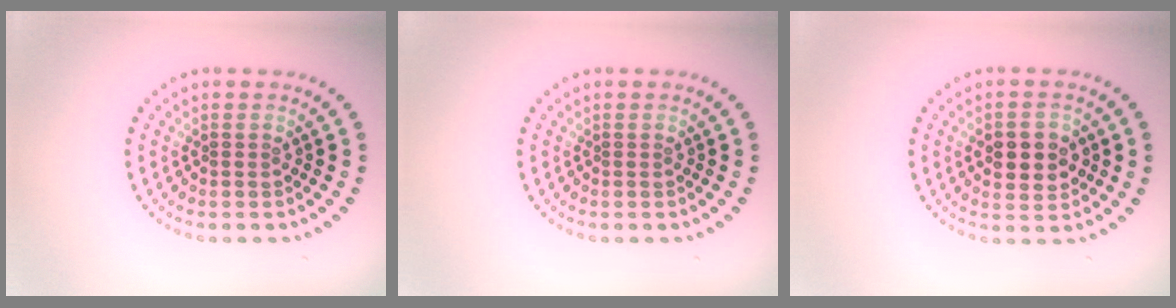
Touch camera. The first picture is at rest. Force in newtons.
{"total": 0.0}
{"total": 3.6, "press": 3.6, "slide": 0.1}